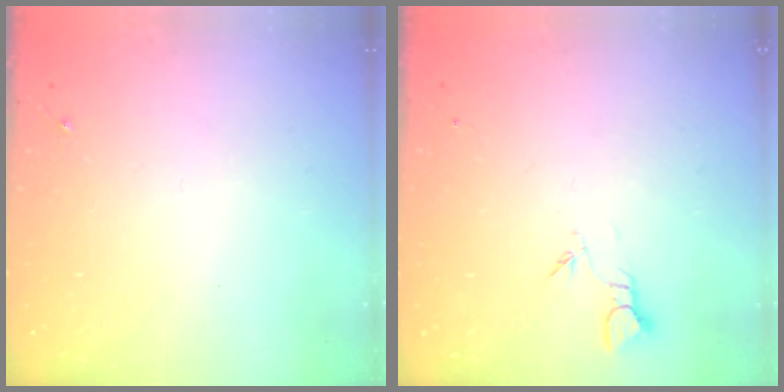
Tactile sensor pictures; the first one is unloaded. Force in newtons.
{"total": 2.7, "press": 2.7, "slide": 0.3}